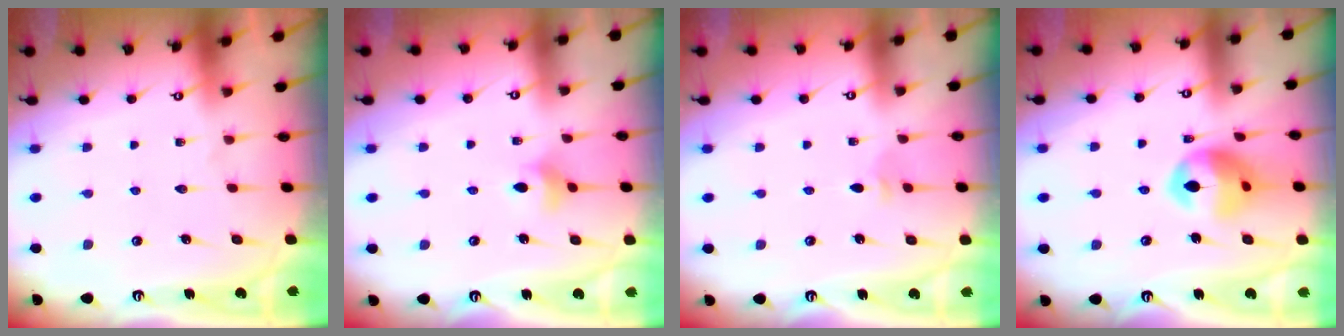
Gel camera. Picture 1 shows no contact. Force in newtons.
{"total": 6.2, "press": 6.1, "slide": 1.0}
{"total": 2.8, "press": 2.7, "slide": 0.6}
{"total": 13.2, "press": 13.0, "slide": 1.9}